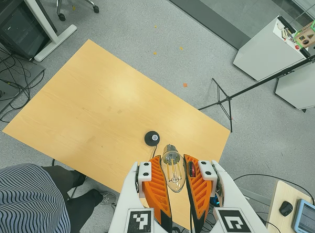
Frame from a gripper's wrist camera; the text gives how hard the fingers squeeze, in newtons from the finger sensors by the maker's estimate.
{"total": 21.9, "left": 27.1, "right": 16.8}